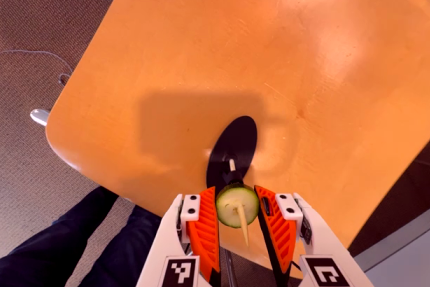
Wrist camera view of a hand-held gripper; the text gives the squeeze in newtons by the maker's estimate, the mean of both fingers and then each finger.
{"total": 11.5, "left": 11.1, "right": 11.8}